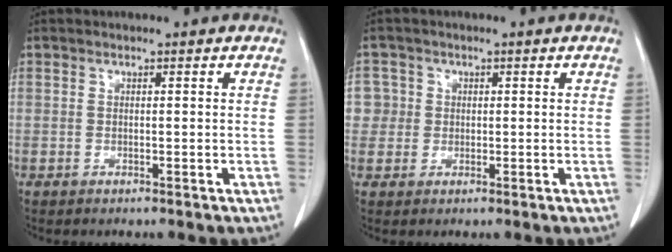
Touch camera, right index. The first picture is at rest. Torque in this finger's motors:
{"motor_torque": [0.07, 0.01, 0.04, 0.01]}